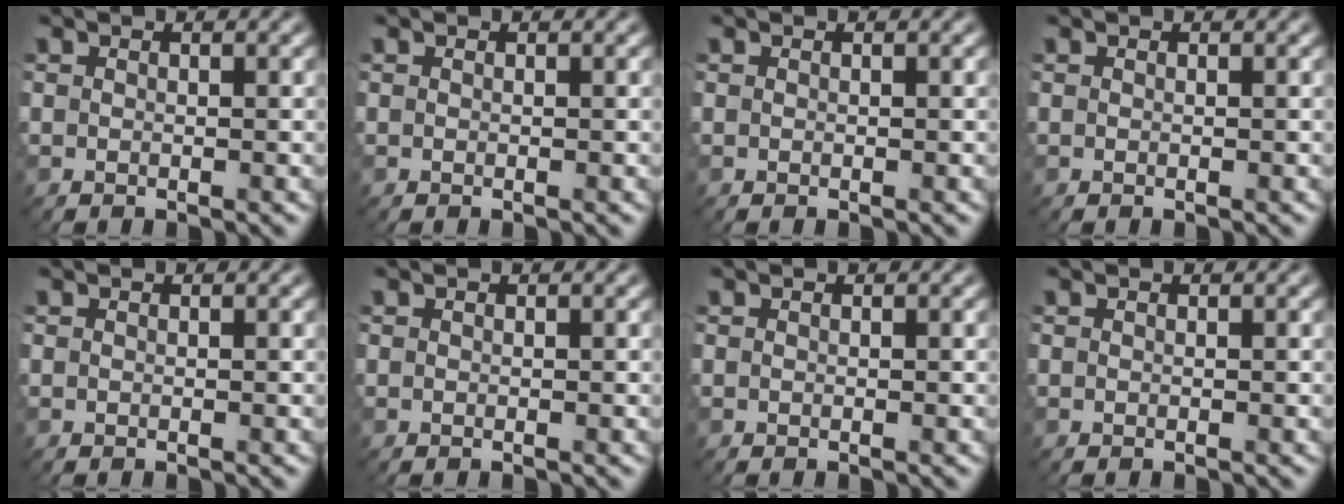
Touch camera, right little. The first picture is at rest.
{"total": 0.0}
{"total": 0.0}
{"total": 0.0}
{"total": 0.0}
{"total": 0.0}
{"total": 0.0}
{"total": 0.0}